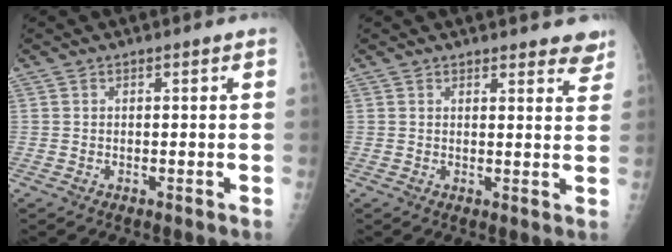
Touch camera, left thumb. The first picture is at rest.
{"total": 5.6, "force": [4.9, 1.8, 2.0], "torque": [0.011, -0.023, 0.047]}